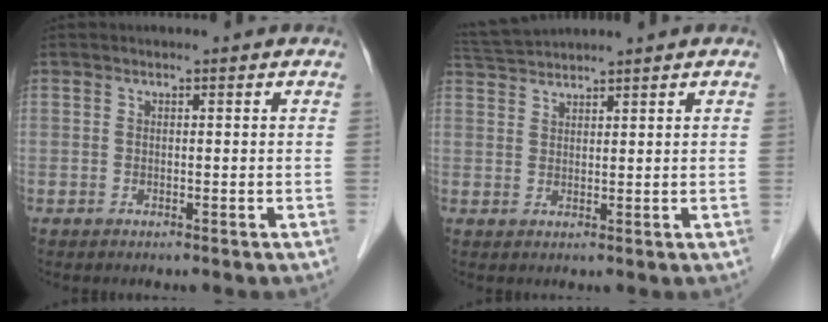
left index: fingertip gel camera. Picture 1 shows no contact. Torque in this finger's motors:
{"motor_torque": [-0.17, -0.12, 0.02, 0.00]}